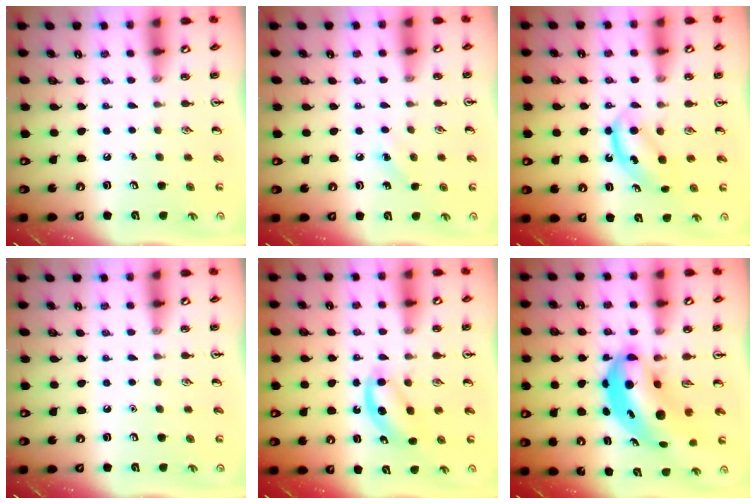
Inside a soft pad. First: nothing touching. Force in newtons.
{"total": 6.7, "press": 6.2, "slide": 2.4}
{"total": 5.4, "press": 5.4, "slide": 0.8}
{"total": 0.0}
{"total": 4.1, "press": 4.1, "slide": 0.7}
{"total": 8.8, "press": 8.5, "slide": 2.3}